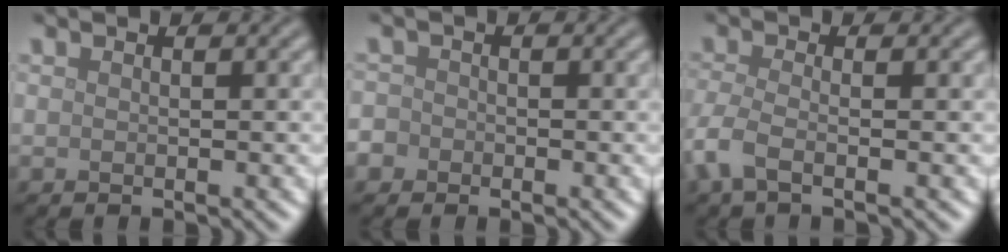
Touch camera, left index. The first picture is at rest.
{"total": 2.4, "force": [-1.2, 2.0, 0.5], "torque": [0.003, 0.006, -0.030]}
{"total": 2.7, "force": [-1.3, 0.8, 2.2], "torque": [-0.057, -0.010, -0.037]}